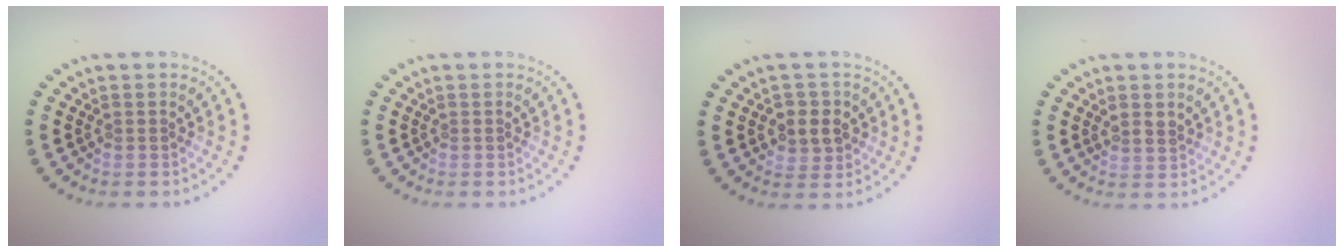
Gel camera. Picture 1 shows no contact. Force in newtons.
{"total": 0.0}
{"total": 2.6, "press": 2.6, "slide": 0.7}
{"total": 1.1, "press": 0.9, "slide": 0.7}